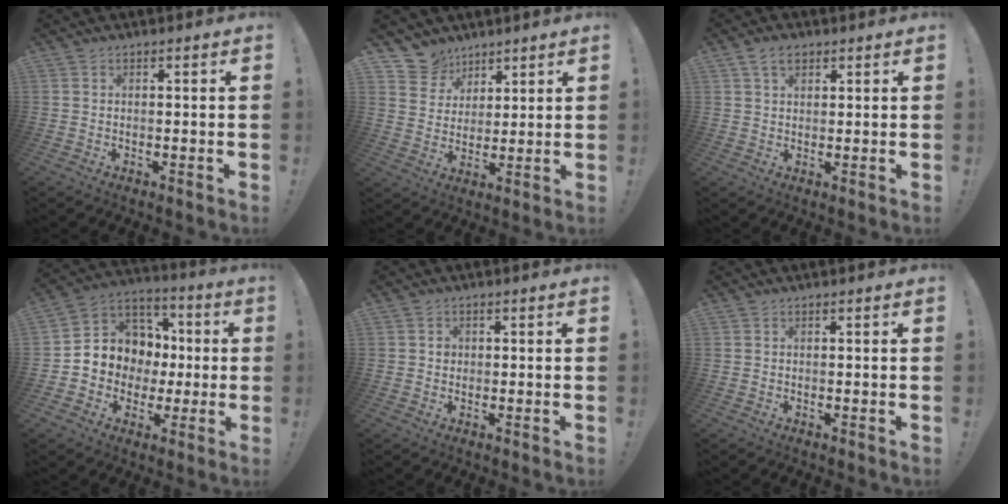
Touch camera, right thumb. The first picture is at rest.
{"total": 9.2, "force": [6.7, 6.3, 0.8], "torque": [-0.025, -0.052, 0.135]}
{"total": 4.2, "force": [2.4, 2.7, 2.2], "torque": [-0.041, -0.001, 0.046]}
{"total": 9.9, "force": [-0.5, 9.6, 2.4], "torque": [-0.019, -0.001, 0.013]}
{"total": 1.5, "force": [0.0, 1.4, 0.5], "torque": [-0.008, 0.004, -0.001]}
{"total": 0.0}